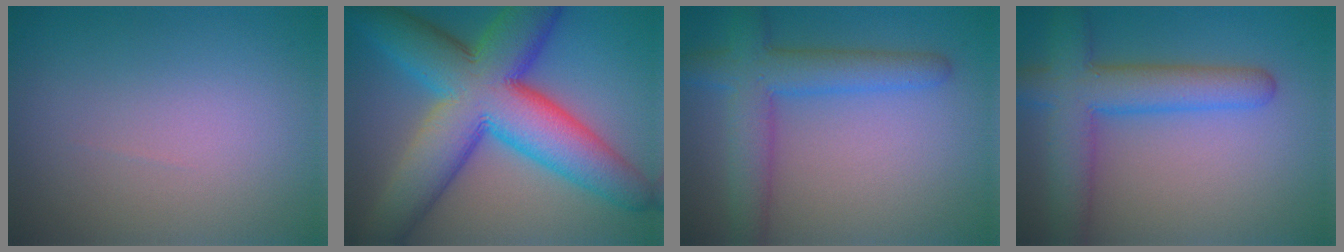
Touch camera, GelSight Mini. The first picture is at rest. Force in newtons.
{"total": 14.3, "press": 14.3, "slide": 0.4}
{"total": 5.6, "press": 5.6, "slide": 0.2}
{"total": 6.6, "press": 6.6, "slide": 0.4}